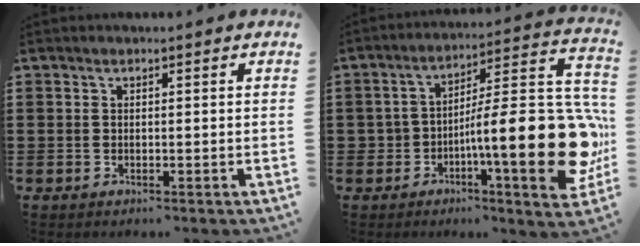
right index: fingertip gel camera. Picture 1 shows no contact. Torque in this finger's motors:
{"motor_torque": [2.14, 0.00, 1.05, 0.21]}